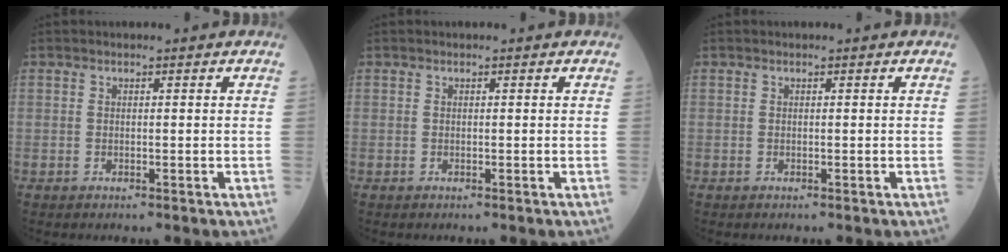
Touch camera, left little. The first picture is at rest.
{"total": 0.0}
{"total": 0.0}